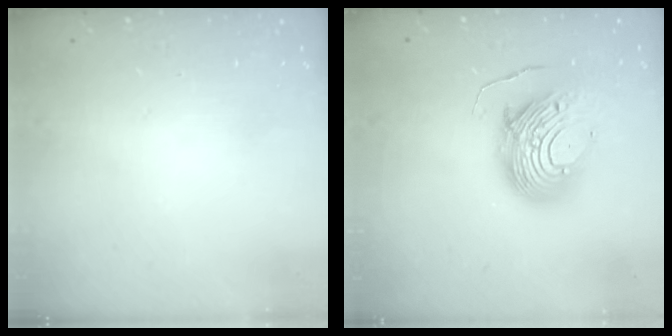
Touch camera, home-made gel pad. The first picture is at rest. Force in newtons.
{"total": 13.5, "press": 13.4, "slide": 0.8}